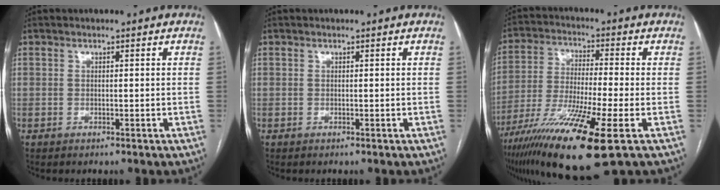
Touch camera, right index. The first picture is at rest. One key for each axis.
{"total": 0.0}
{"total": 17.3, "fx": -9.0, "fy": 0.5, "fz": 14.7, "tx": -0.283, "ty": -0.045, "tz": -0.161}